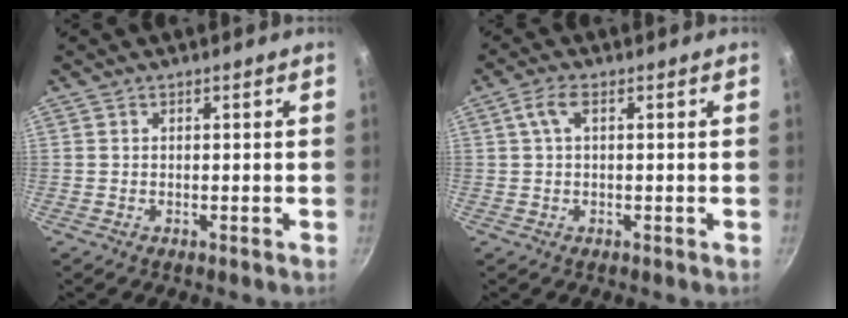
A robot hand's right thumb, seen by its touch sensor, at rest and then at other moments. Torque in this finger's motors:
{"motor_torque": [1.91, 3.10, 1.04, -0.69, 0.40]}